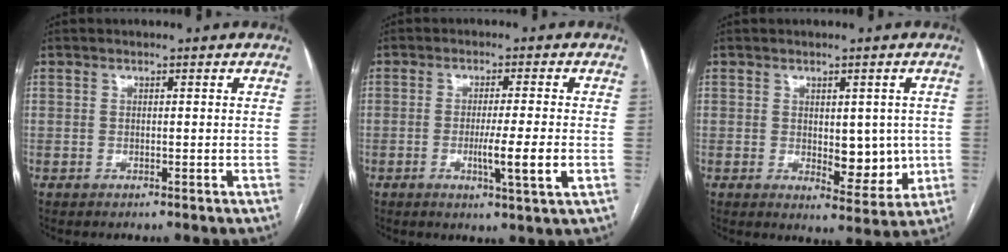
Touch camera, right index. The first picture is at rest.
{"total": 6.5, "force": [-1.5, -0.5, 6.3], "torque": [-0.105, -0.015, -0.026]}
{"total": 7.2, "force": [-0.2, 3.6, 6.2], "torque": [-0.070, -0.007, 0.008]}